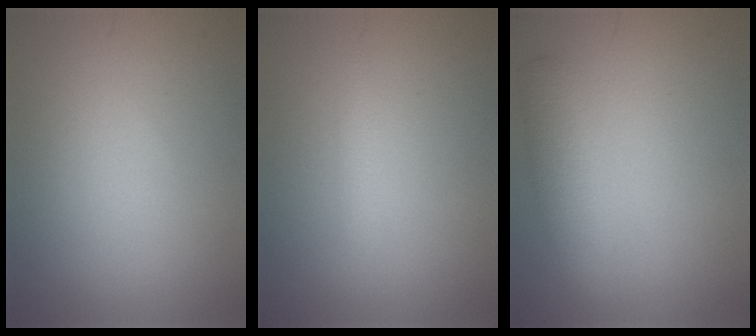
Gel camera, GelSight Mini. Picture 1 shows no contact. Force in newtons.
{"total": 1.1, "press": 1.1, "slide": 0.1}
{"total": 2.7, "press": 2.7, "slide": 0.1}